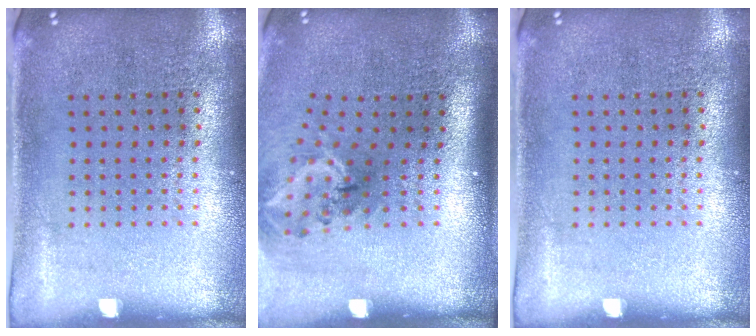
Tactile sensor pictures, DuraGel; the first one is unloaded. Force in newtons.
{"total": 2.0, "press": 1.3, "slide": 1.5}
{"total": 0.0}